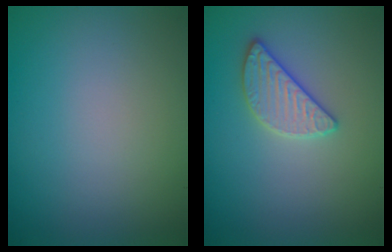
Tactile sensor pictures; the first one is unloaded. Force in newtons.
{"total": 2.6, "press": 2.6, "slide": 0.4}